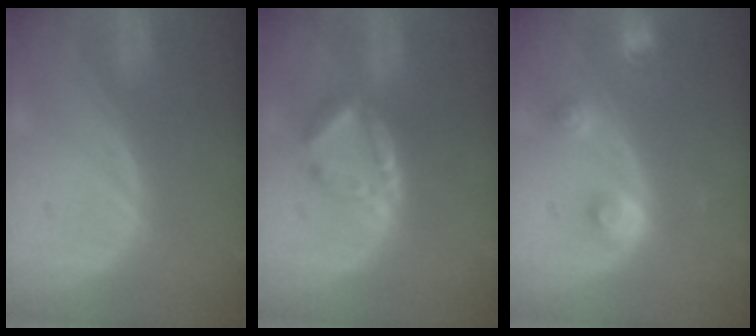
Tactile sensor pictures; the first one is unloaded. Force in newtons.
{"total": 5.8, "press": 5.5, "slide": 1.6}
{"total": 3.3, "press": 3.2, "slide": 1.0}